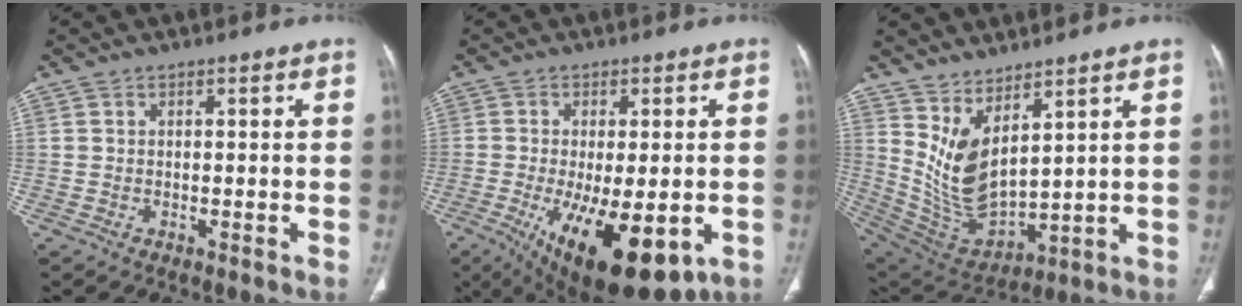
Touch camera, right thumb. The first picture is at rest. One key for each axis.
{"total": 18.7, "fx": -6.9, "fy": 7.5, "fz": 15.7, "tx": -0.232, "ty": -0.021, "tz": -0.087}
{"total": 11.7, "fx": 6.0, "fy": 4.6, "fz": 8.9, "tx": -0.165, "ty": -0.052, "tz": 0.148}